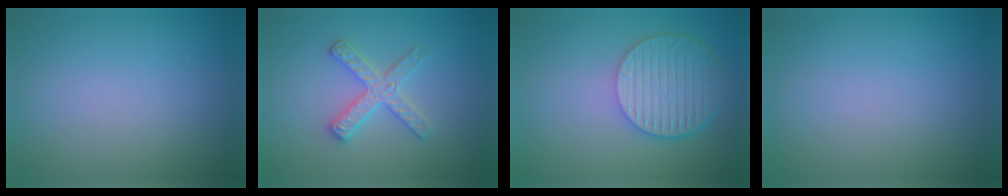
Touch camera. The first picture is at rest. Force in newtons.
{"total": 2.8, "press": 2.8, "slide": 0.3}
{"total": 6.1, "press": 4.5, "slide": 4.0}
{"total": 0.0}